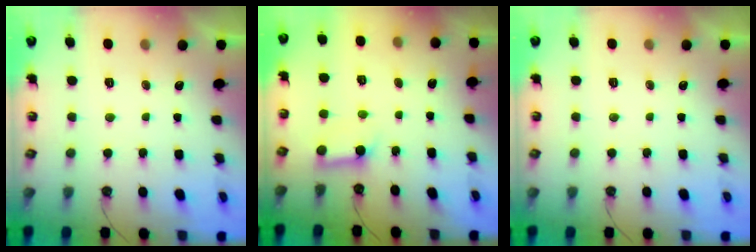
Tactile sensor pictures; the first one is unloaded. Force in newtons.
{"total": 7.4, "press": 7.3, "slide": 0.9}
{"total": 0.0}